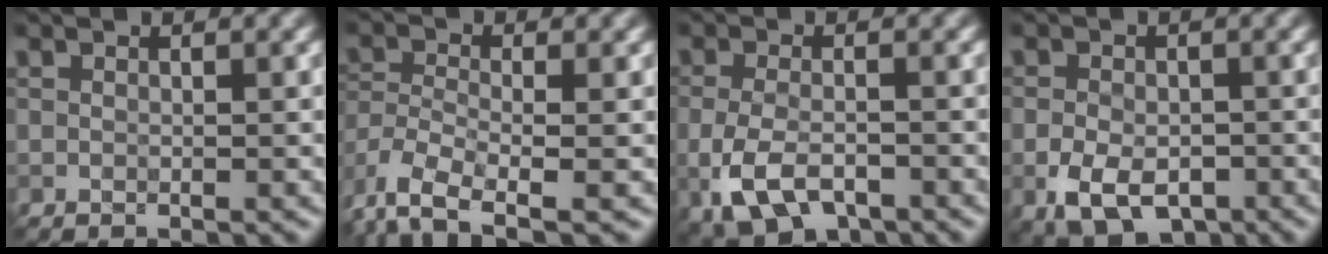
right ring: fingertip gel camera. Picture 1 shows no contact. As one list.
[{"total": 5.7, "force": [-3.7, 2.5, 3.7], "torque": [-0.079, -0.009, -0.078]}, {"total": 5.1, "force": [-2.4, 2.6, 3.7], "torque": [-0.089, -0.010, -0.051]}, {"total": 5.4, "force": [-2.2, 3.4, 3.5], "torque": [-0.068, -0.010, -0.043]}]